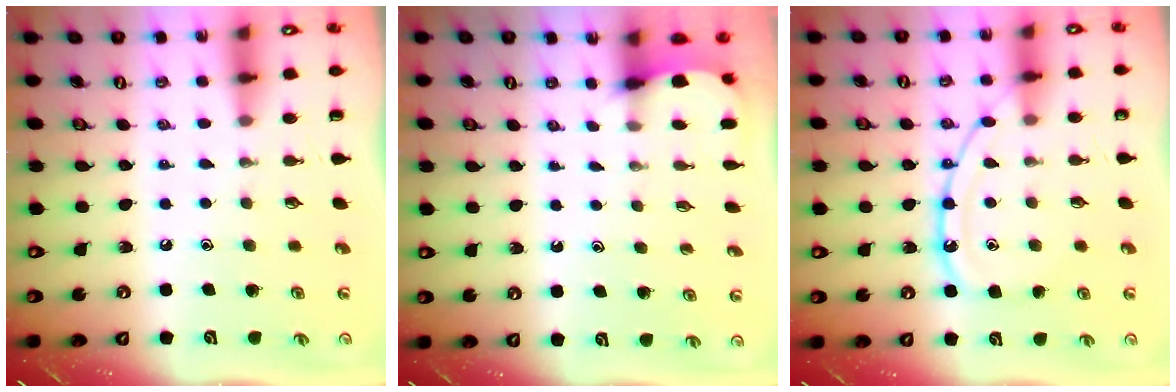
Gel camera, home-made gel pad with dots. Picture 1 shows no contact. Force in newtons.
{"total": 2.6, "press": 2.6, "slide": 0.3}
{"total": 12.5, "press": 12.5, "slide": 1.2}